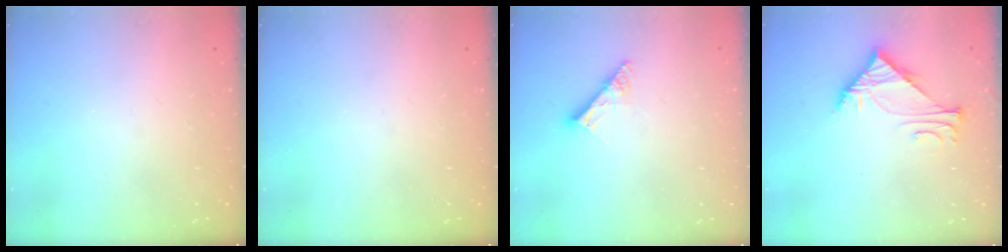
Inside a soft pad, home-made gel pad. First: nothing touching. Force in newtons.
{"total": 0.0}
{"total": 8.5, "press": 8.4, "slide": 0.8}
{"total": 5.2, "press": 5.2, "slide": 0.5}